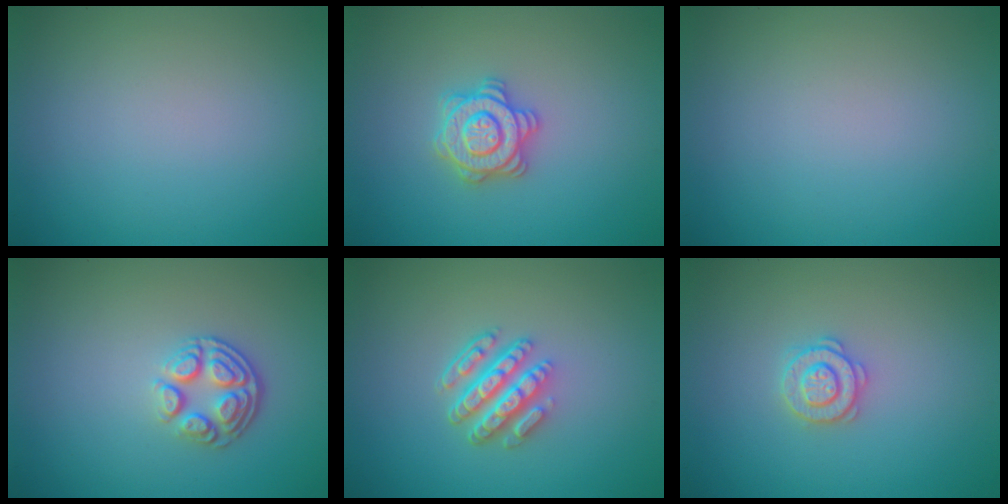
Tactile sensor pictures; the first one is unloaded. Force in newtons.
{"total": 3.3, "press": 3.3, "slide": 0.6}
{"total": 0.0}
{"total": 3.1, "press": 2.4, "slide": 1.9}
{"total": 4.6, "press": 3.2, "slide": 3.3}
{"total": 2.6, "press": 2.5, "slide": 0.5}